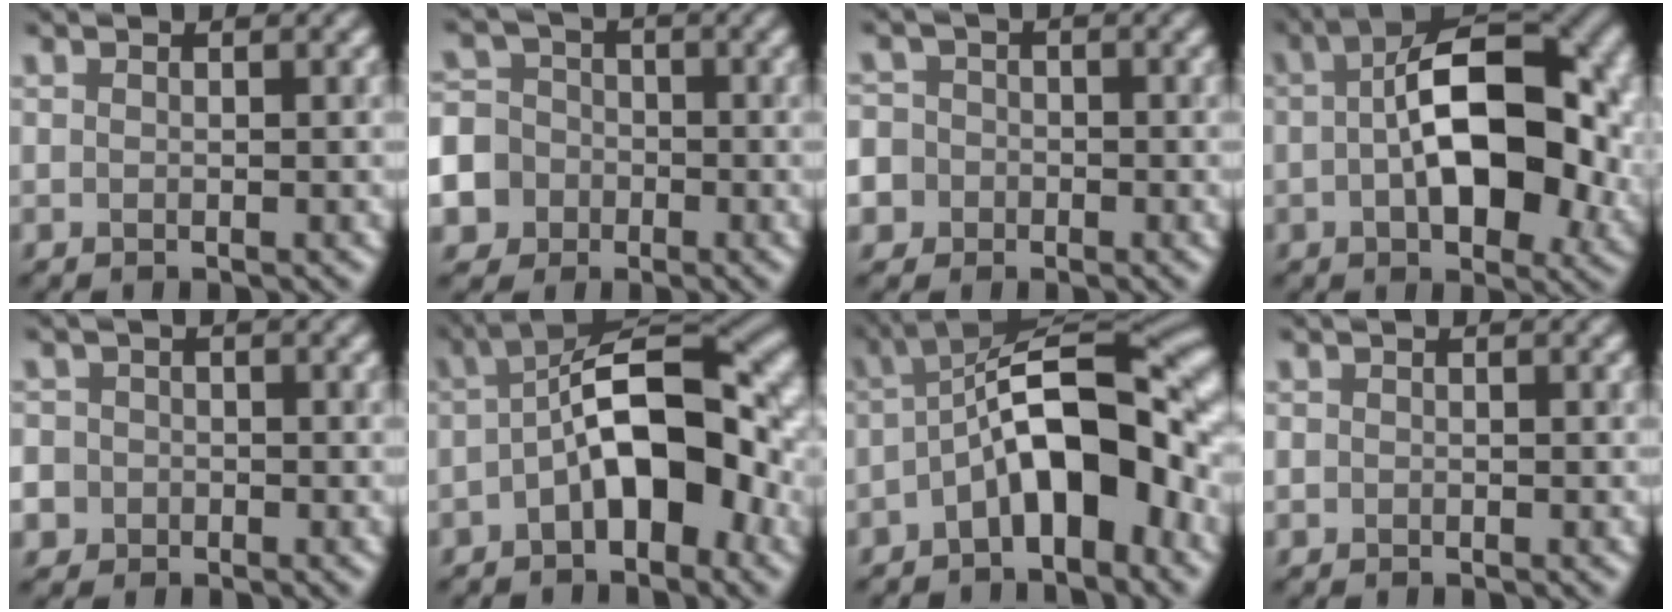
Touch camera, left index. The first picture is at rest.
{"total": 9.4, "force": [-4.1, 8.3, 1.8], "torque": [-0.058, -0.020, -0.098]}
{"total": 7.0, "force": [-2.6, 6.3, 1.5], "torque": [-0.042, -0.002, -0.080]}
{"total": 12.7, "force": [-0.1, 6.5, 10.9], "torque": [-0.151, 0.012, -0.011]}
{"total": 6.1, "force": [-2.4, 5.5, 1.3], "torque": [-0.035, -0.010, -0.071]}
{"total": 9.6, "force": [-1.4, 4.3, 8.5], "torque": [-0.128, 0.023, -0.033]}
{"total": 10.3, "force": [-2.4, 4.2, 9.0], "torque": [-0.138, 0.022, -0.048]}
{"total": 0.5, "force": [-0.2, 0.5, 0.1], "torque": [0.002, -0.004, -0.004]}